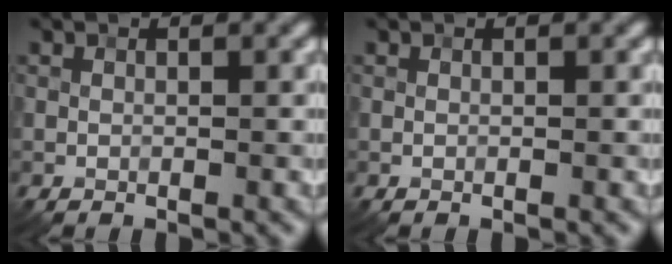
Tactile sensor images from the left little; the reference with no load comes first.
{"total": 0.0}